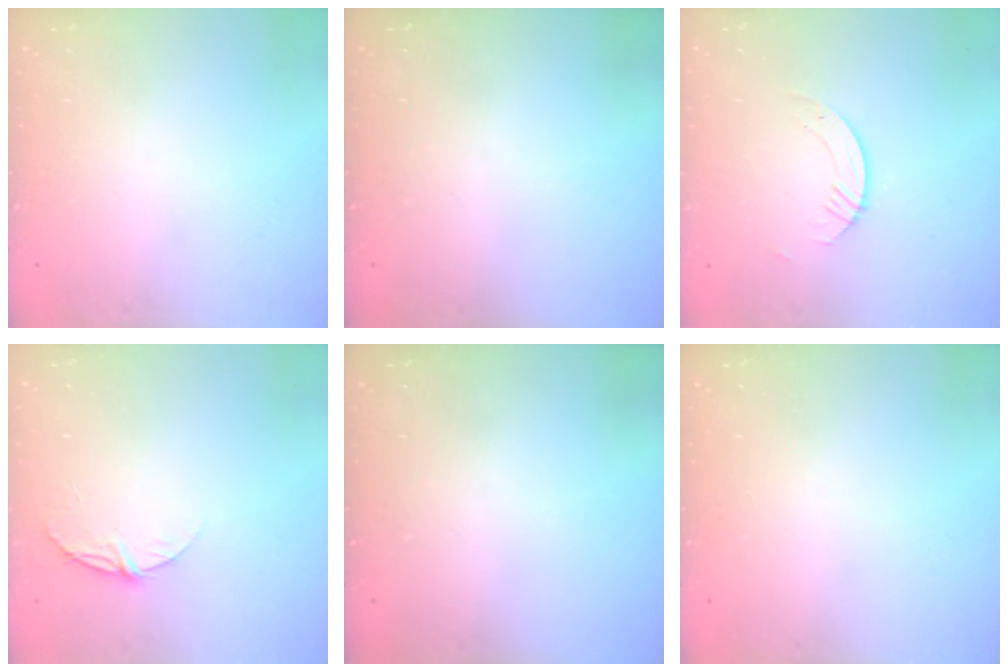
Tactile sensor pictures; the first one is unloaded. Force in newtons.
{"total": 0.0}
{"total": 2.6, "press": 2.6, "slide": 0.2}
{"total": 6.6, "press": 6.5, "slide": 0.7}
{"total": 0.0}
{"total": 0.0}